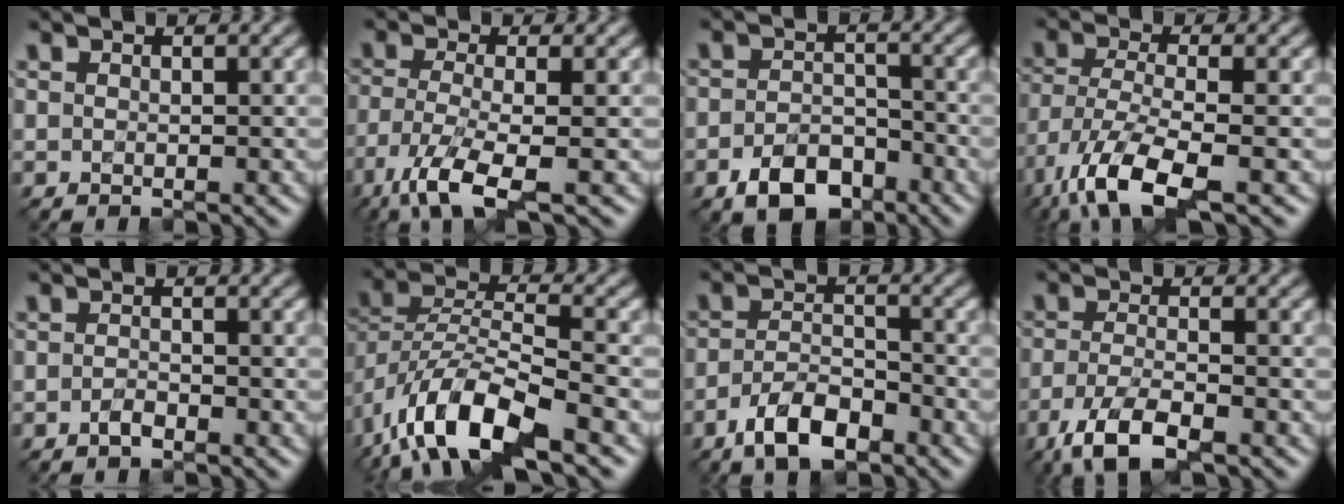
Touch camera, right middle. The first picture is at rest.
{"total": 5.9, "force": [-3.5, 1.5, 4.6], "torque": [-0.107, -0.005, -0.071]}
{"total": 4.0, "force": [-2.6, 2.2, 2.0], "torque": [-0.037, 0.006, -0.050]}
{"total": 7.7, "force": [-4.1, 2.6, 5.9], "torque": [-0.141, -0.011, -0.080]}
{"total": 0.5, "force": [-0.5, 0.0, 0.1], "torque": [-0.013, 0.010, -0.011]}
{"total": 10.1, "force": [-5.9, 4.1, 7.1], "torque": [-0.147, 0.003, -0.116]}
{"total": 4.6, "force": [-3.3, 1.7, 2.7], "torque": [-0.055, 0.009, -0.062]}
{"total": 5.2, "force": [-3.7, 1.5, 3.4], "torque": [-0.084, -0.001, -0.074]}